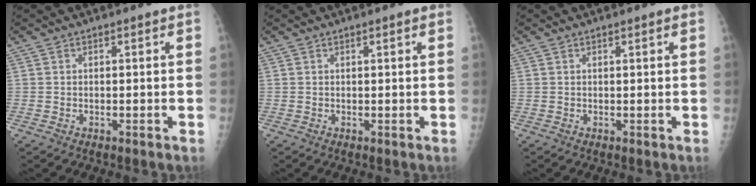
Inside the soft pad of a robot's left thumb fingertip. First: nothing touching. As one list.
[{"total": 1.0, "force": [0.5, 0.1, 0.8], "torque": [-0.011, 0.000, 0.006]}, {"total": 0.9, "force": [0.5, 0.1, 0.8], "torque": [-0.010, 0.000, 0.006]}]